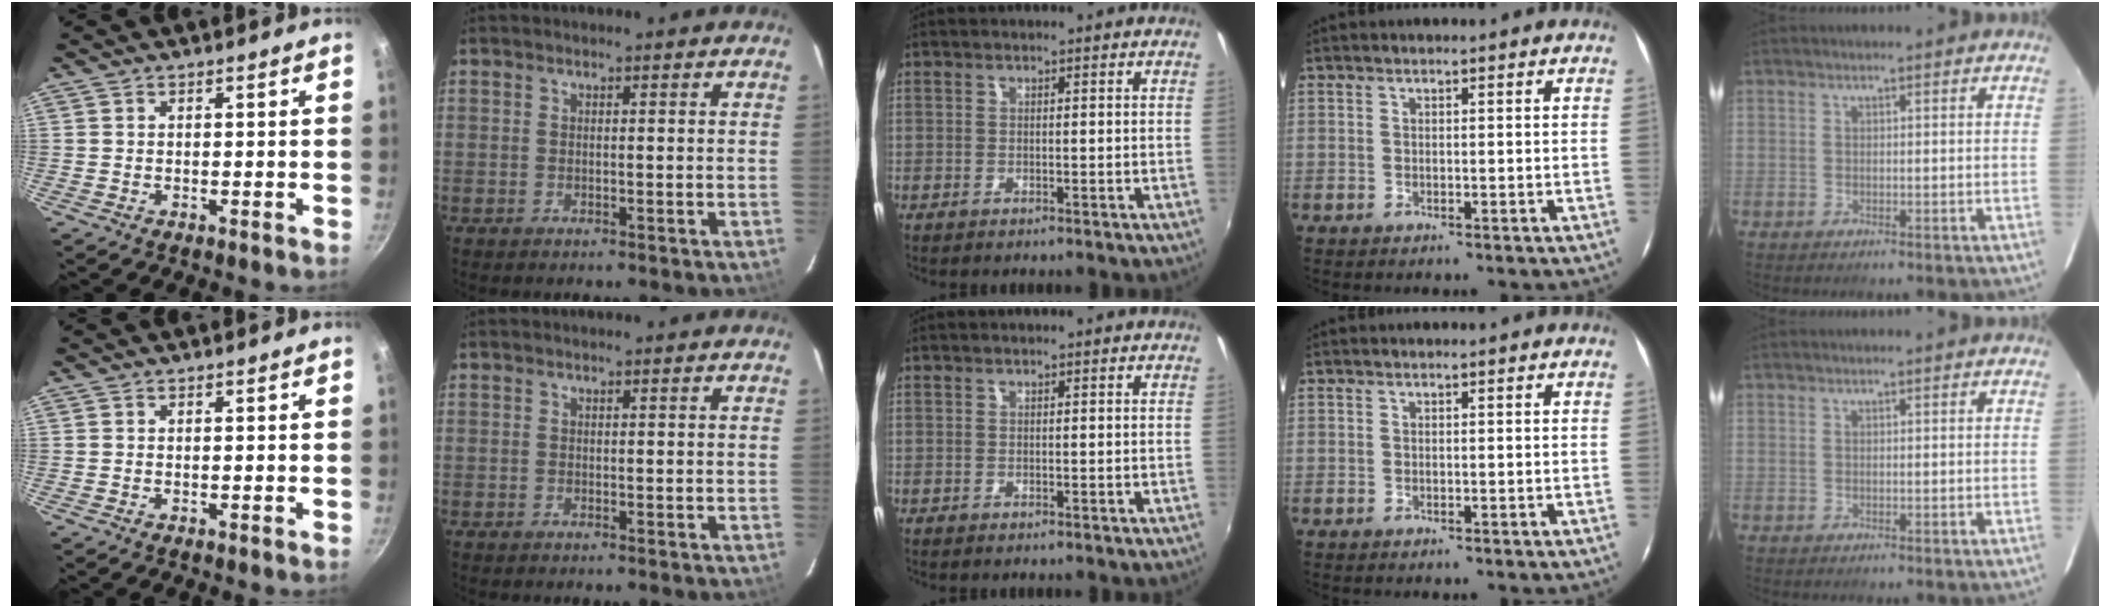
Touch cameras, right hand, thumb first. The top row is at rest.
{}